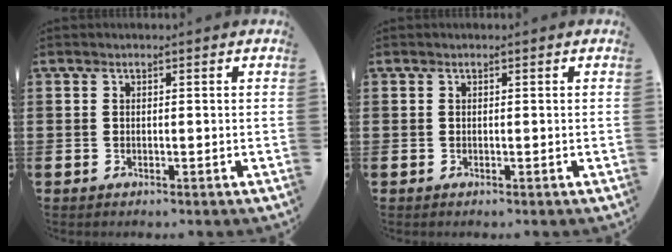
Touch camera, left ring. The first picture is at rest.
{"total": 0.0}